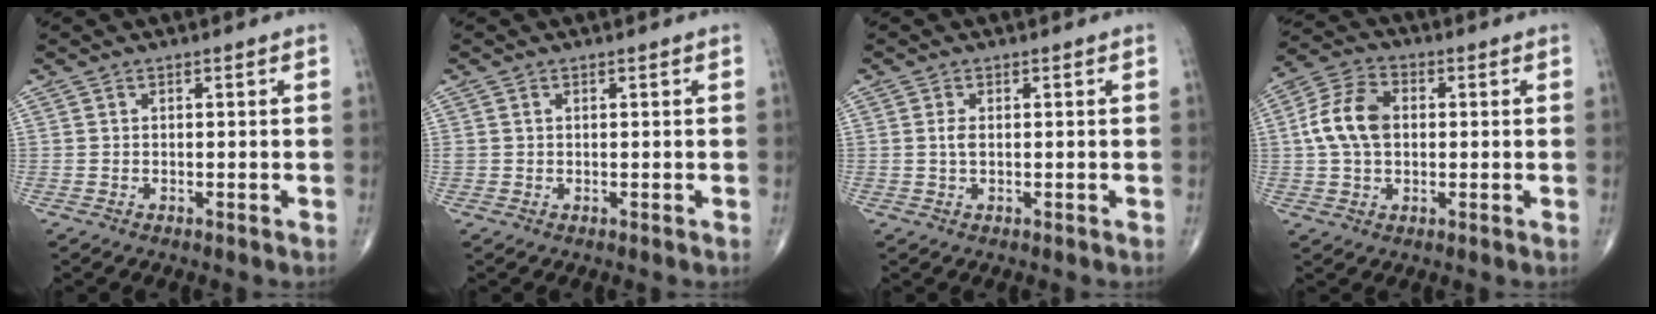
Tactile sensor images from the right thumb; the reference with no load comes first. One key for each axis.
{"total": 0.7, "fx": 0.2, "fy": 0.5, "fz": 0.4, "tx": -0.007, "ty": 0.004, "tz": 0.005}
{"total": 1.5, "fx": 0.1, "fy": 0.7, "fz": 1.3, "tx": -0.025, "ty": 0.001, "tz": 0.002}
{"total": 10.0, "fx": 0.7, "fy": 6.8, "fz": 7.3, "tx": -0.137, "ty": 0.021, "tz": 0.008}